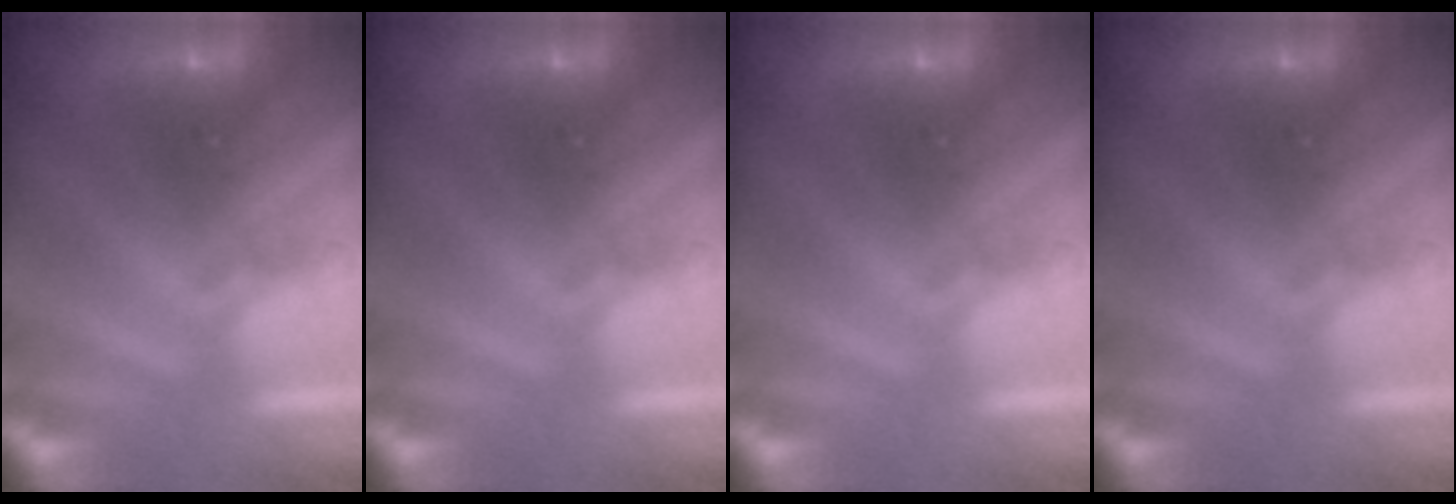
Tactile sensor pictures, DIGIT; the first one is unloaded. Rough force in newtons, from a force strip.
{"total": 0.0}
{"total": 0.0}
{"total": 0.0}